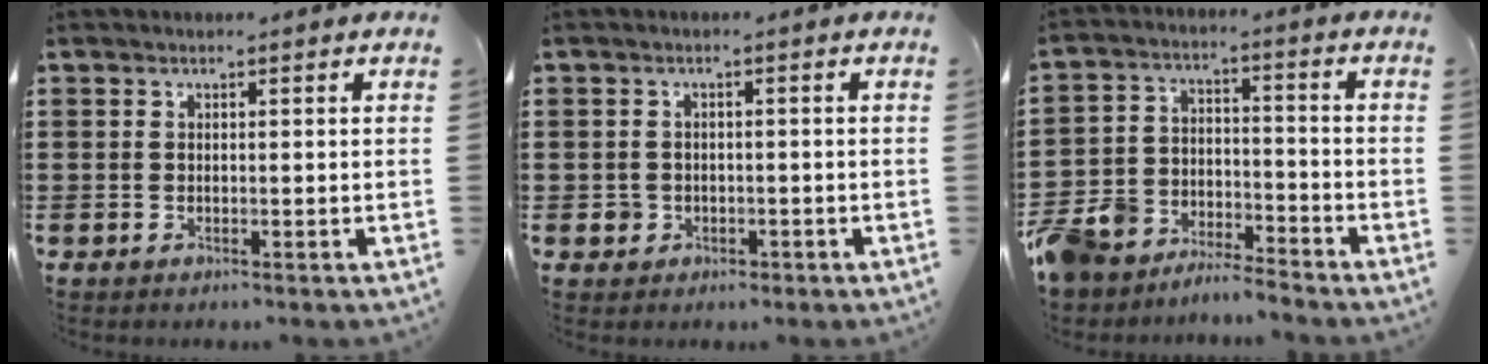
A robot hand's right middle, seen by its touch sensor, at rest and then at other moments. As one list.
[{"total": 1.7, "force": [-0.7, 1.5, 0.3], "torque": [-0.010, 0.002, -0.017]}, {"total": 7.9, "force": [-7.6, 2.2, 0.5], "torque": [-0.026, 0.021, -0.157]}]